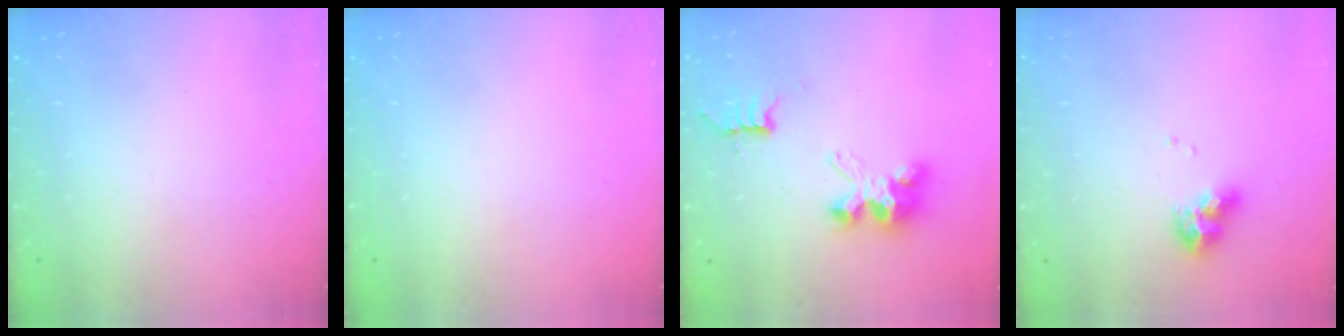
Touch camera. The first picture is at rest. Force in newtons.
{"total": 0.0}
{"total": 7.1, "press": 7.1, "slide": 0.2}
{"total": 9.1, "press": 9.1, "slide": 1.1}